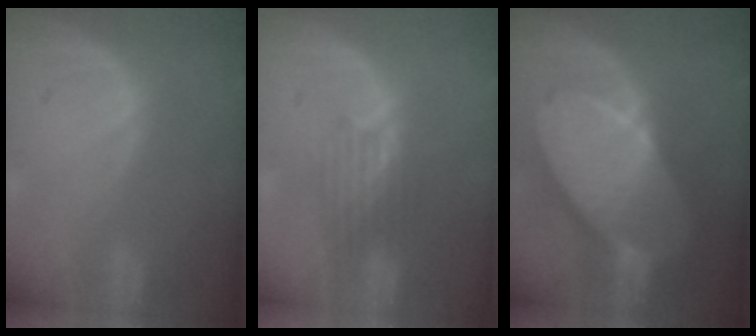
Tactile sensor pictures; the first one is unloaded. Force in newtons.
{"total": 3.2, "press": 3.2, "slide": 0.2}
{"total": 10.6, "press": 10.6, "slide": 0.7}